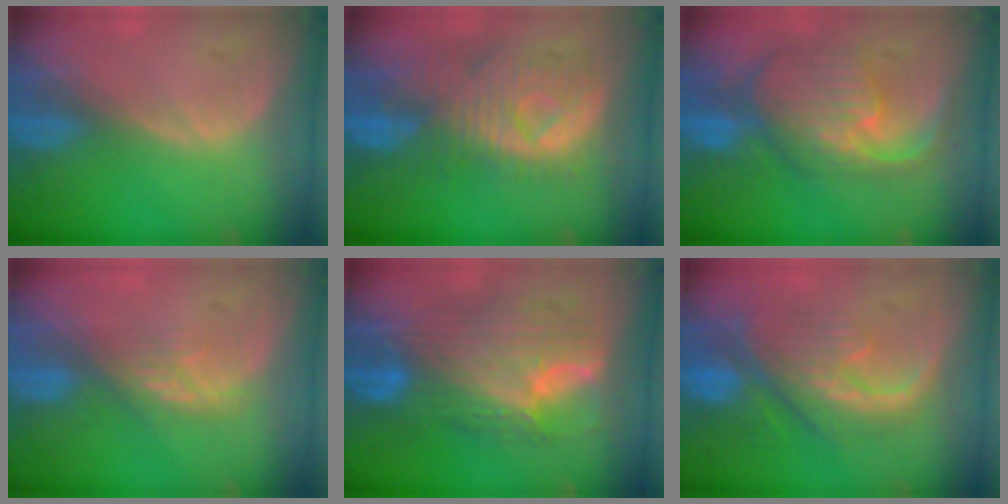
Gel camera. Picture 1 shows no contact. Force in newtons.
{"total": 10.7, "press": 9.5, "slide": 4.9}
{"total": 10.5, "press": 9.4, "slide": 4.7}
{"total": 3.7, "press": 3.4, "slide": 1.5}
{"total": 11.7, "press": 11.7, "slide": 1.1}
{"total": 10.3, "press": 9.1, "slide": 4.7}